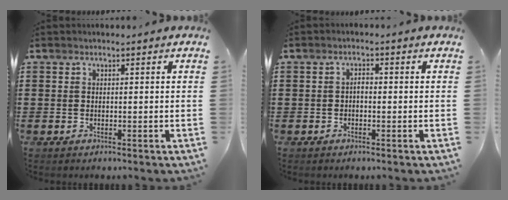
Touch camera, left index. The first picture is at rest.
{"total": 1.3, "force": [-0.4, 0.6, 1.0], "torque": [-0.022, 0.002, -0.010]}